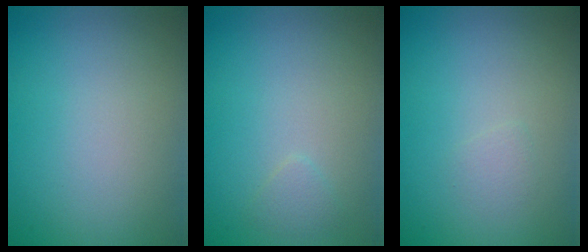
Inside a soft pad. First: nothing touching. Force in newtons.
{"total": 0.9, "press": 0.9, "slide": 0.0}
{"total": 0.7, "press": 0.7, "slide": 0.0}